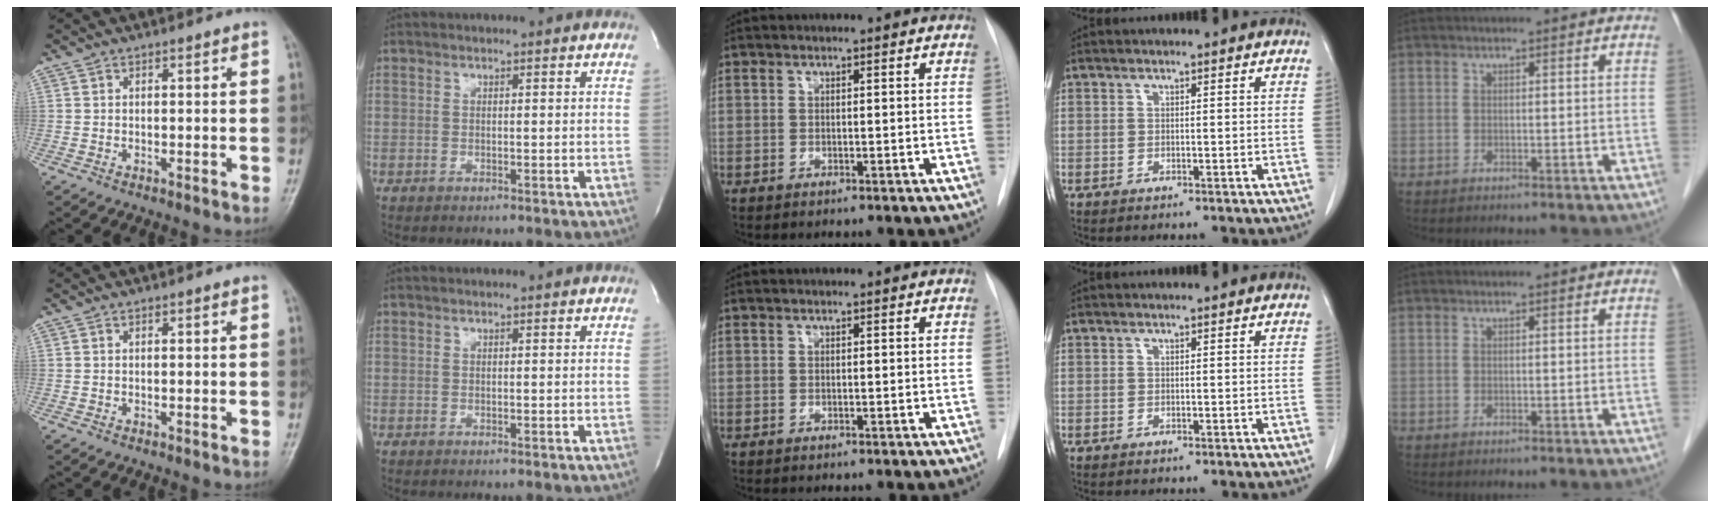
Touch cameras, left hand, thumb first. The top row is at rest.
{}